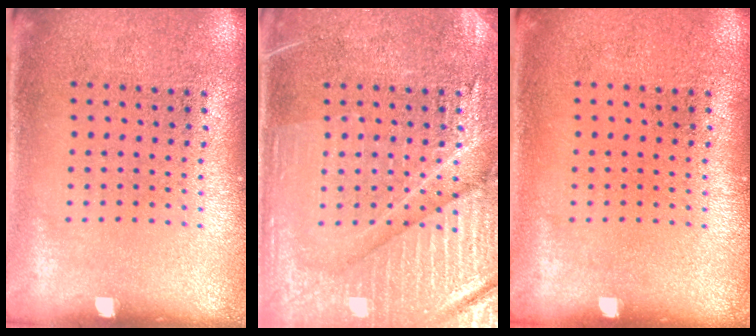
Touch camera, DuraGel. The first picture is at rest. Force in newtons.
{"total": 4.5, "press": 4.4, "slide": 1.1}
{"total": 0.0}